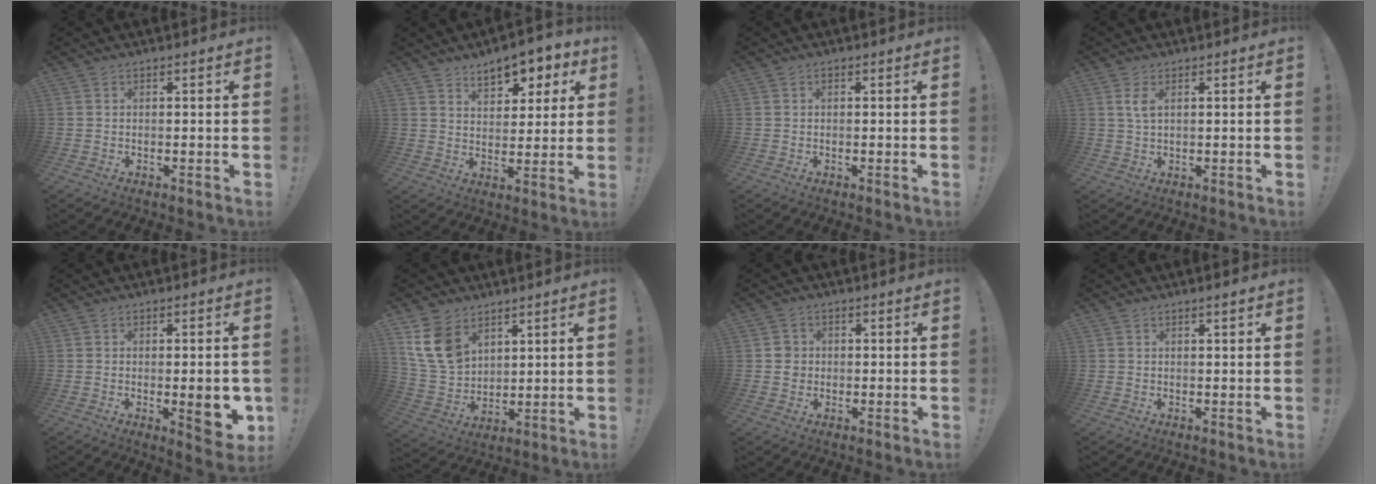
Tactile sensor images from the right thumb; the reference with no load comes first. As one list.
[{"total": 9.5, "force": [6.4, 4.9, 5.0], "torque": [-0.056, -0.044, 0.114]}, {"total": 0.0}, {"total": 3.1, "force": [1.3, 1.1, 2.6], "torque": [-0.040, -0.004, 0.019]}, {"total": 9.0, "force": [-1.8, 2.7, 8.4], "torque": [-0.093, -0.007, -0.025]}, {"total": 13.1, "force": [7.2, 8.8, 6.4], "torque": [-0.121, -0.034, 0.146]}, {"total": 3.5, "force": [-0.1, 3.3, 1.1], "torque": [-0.009, 0.004, -0.001]}, {"total": 1.4, "force": [0.9, 0.0, 1.1], "torque": [-0.014, -0.002, 0.014]}]